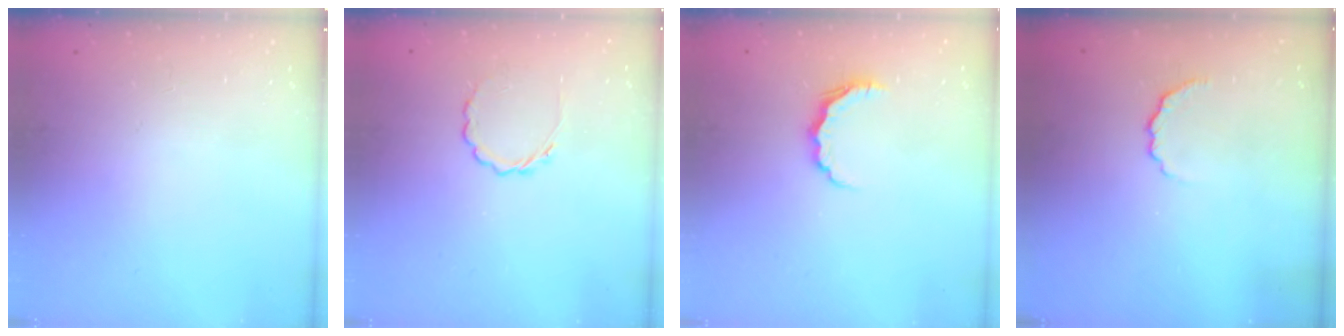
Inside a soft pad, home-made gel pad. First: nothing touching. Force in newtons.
{"total": 2.5, "press": 2.2, "slide": 1.1}
{"total": 5.8, "press": 5.8, "slide": 0.8}
{"total": 4.0, "press": 3.9, "slide": 1.0}